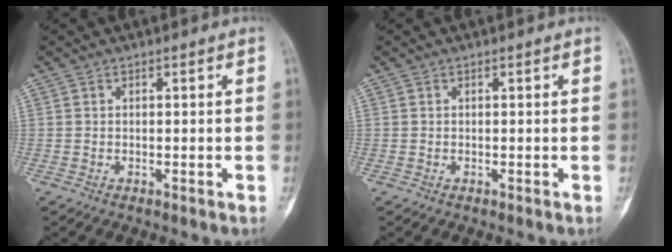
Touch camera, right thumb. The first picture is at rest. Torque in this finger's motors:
{"motor_torque": [0.49, -0.16, 0.15, -0.03, 0.10]}